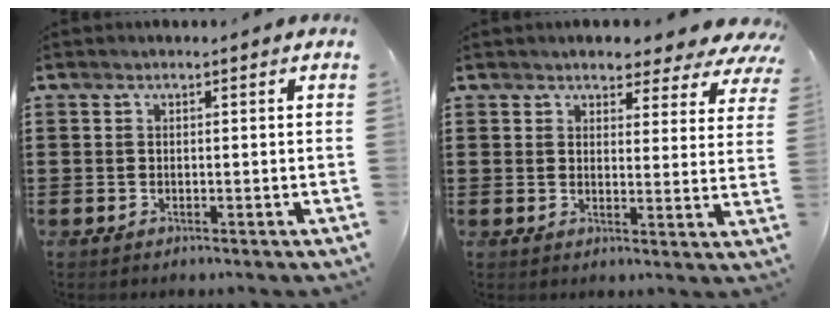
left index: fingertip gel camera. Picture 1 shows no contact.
{"total": 4.2, "force": [3.9, 1.1, 1.0], "torque": [-0.030, -0.019, 0.066]}